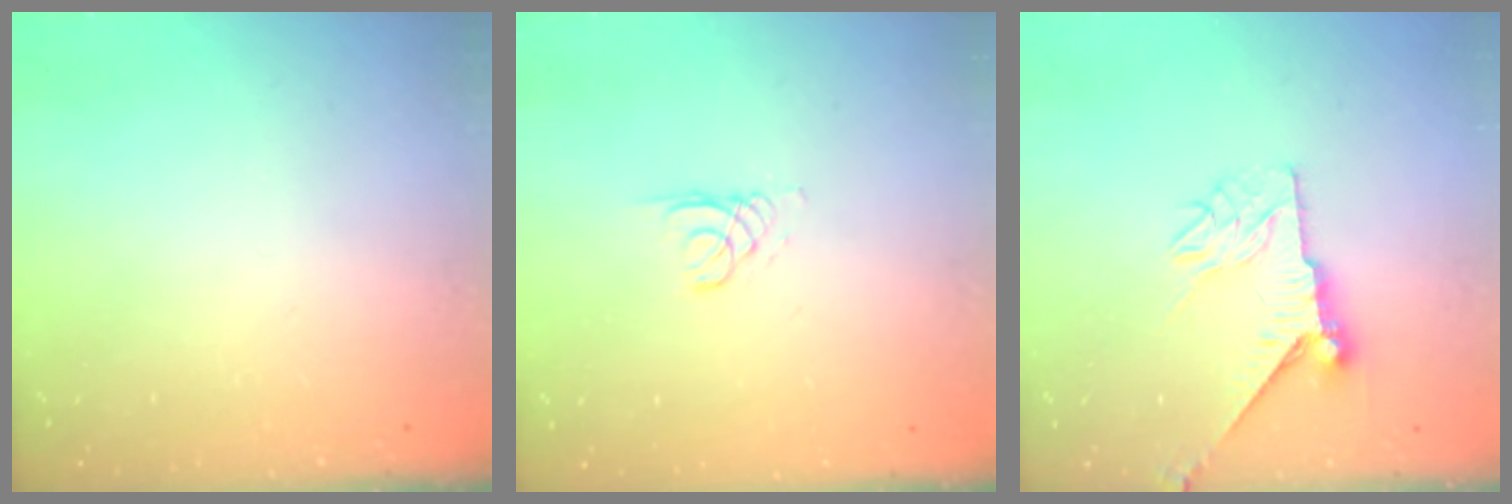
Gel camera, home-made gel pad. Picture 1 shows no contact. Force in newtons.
{"total": 1.1, "press": 1.1, "slide": 0.1}
{"total": 8.1, "press": 8.1, "slide": 0.5}